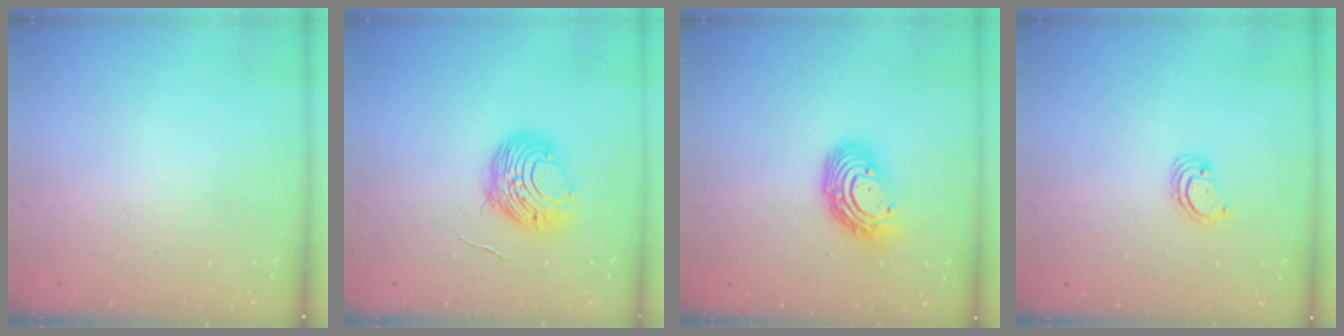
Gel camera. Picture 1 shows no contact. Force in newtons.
{"total": 10.1, "press": 10.0, "slide": 0.9}
{"total": 10.7, "press": 10.6, "slide": 0.9}
{"total": 2.5, "press": 2.5, "slide": 0.2}